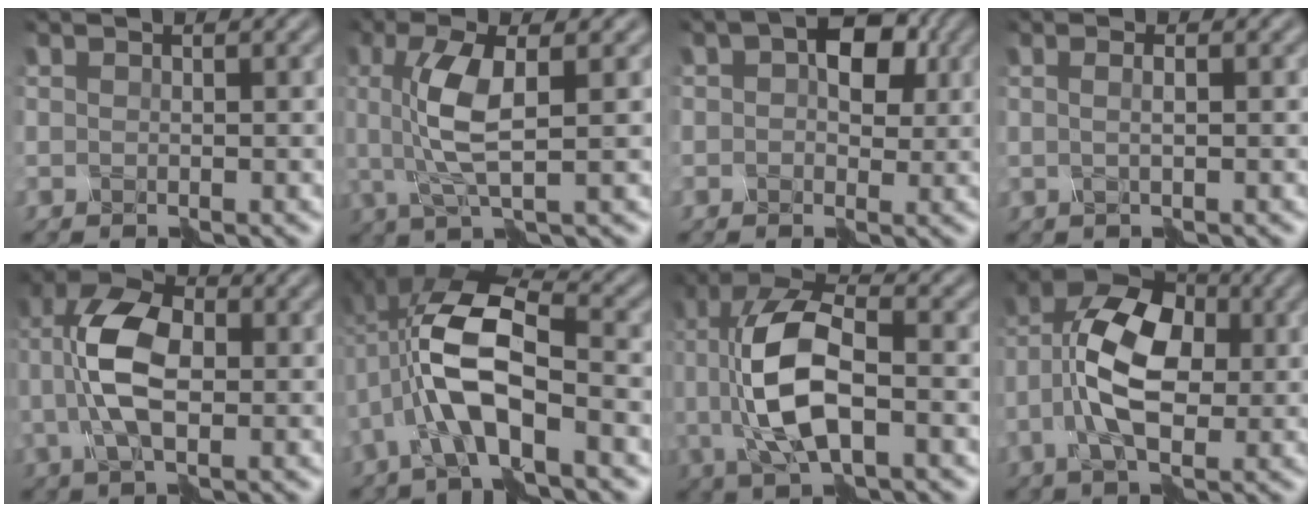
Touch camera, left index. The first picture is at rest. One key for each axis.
{"total": 4.7, "fx": 0.4, "fy": 1.0, "fz": 4.5, "tx": -0.112, "ty": 0.004, "tz": 0.013}
{"total": 5.3, "fx": 0.9, "fy": 3.4, "fz": 4.0, "tx": -0.052, "ty": 0.006, "tz": 0.010}
{"total": 1.5, "fx": 0.4, "fy": 0.4, "fz": 1.4, "tx": -0.013, "ty": 0.007, "tz": -0.008}
{"total": 6.6, "fx": -0.1, "fy": 3.3, "fz": 5.7, "tx": -0.123, "ty": 0.014, "tz": -0.011}
{"total": 8.2, "fx": -2.3, "fy": 3.2, "fz": 7.2, "tx": -0.158, "ty": 0.017, "tz": -0.046}
{"total": 7.7, "fx": -0.3, "fy": 3.0, "fz": 7.1, "tx": -0.153, "ty": 0.012, "tz": -0.011}
{"total": 8.3, "fx": -0.7, "fy": 4.6, "fz": 7.0, "tx": -0.143, "ty": 0.018, "tz": -0.020}